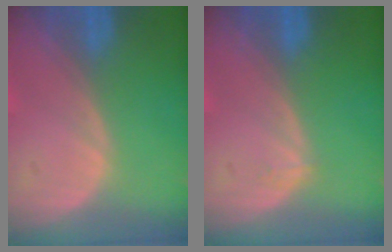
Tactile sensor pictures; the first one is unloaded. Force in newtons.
{"total": 0.5, "press": 0.5, "slide": 0.2}